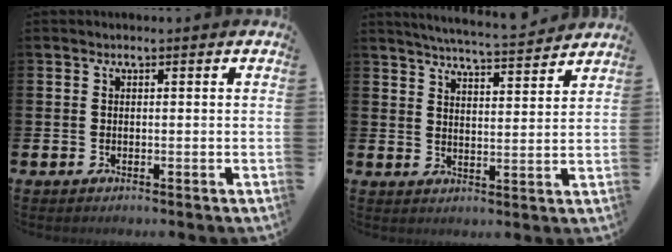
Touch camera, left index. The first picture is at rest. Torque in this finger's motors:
{"motor_torque": [0.98, -1.16, 0.41, 0.04]}